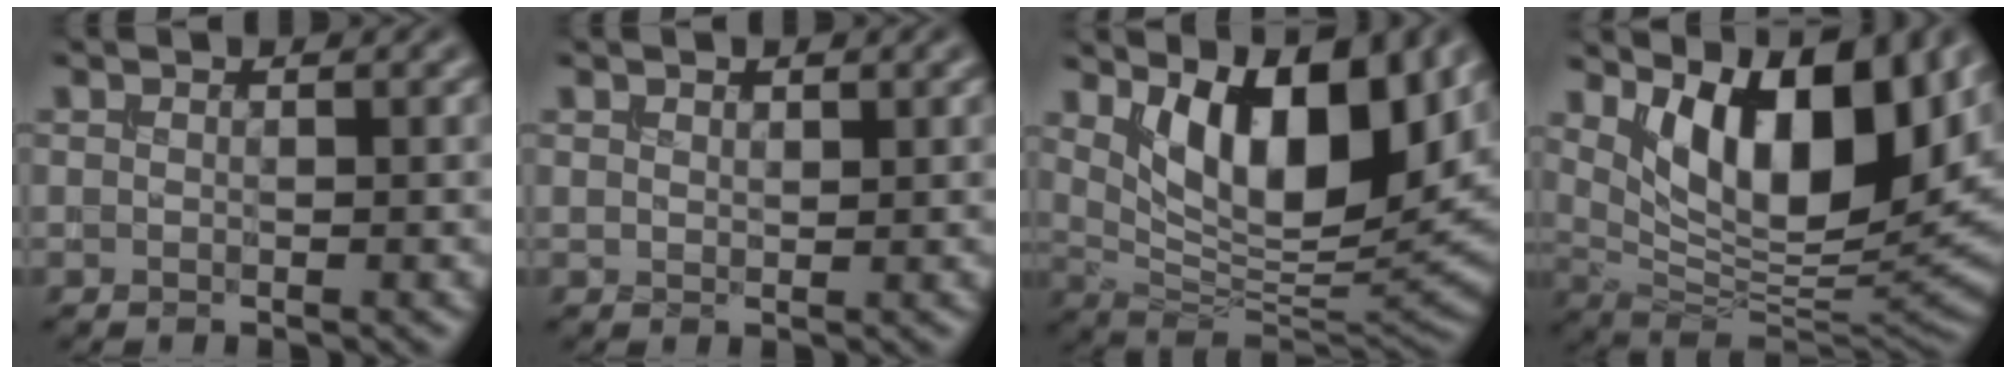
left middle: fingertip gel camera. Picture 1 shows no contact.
{"total": 0.7, "force": [0.6, 0.4, 0.1], "torque": [0.000, -0.003, 0.012]}
{"total": 10.0, "force": [4.2, 4.1, 8.1], "torque": [-0.124, -0.018, 0.076]}
{"total": 11.1, "force": [5.0, 4.4, 8.9], "torque": [-0.134, -0.014, 0.093]}